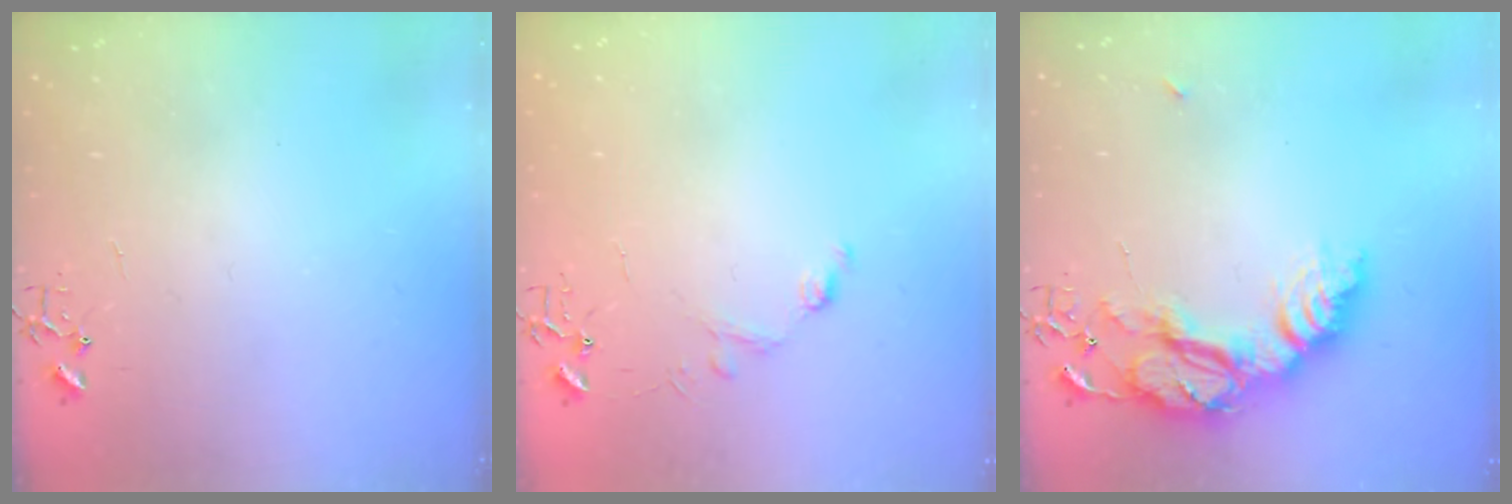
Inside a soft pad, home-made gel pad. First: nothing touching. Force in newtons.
{"total": 7.3, "press": 7.3, "slide": 0.8}
{"total": 20.7, "press": 20.6, "slide": 1.8}